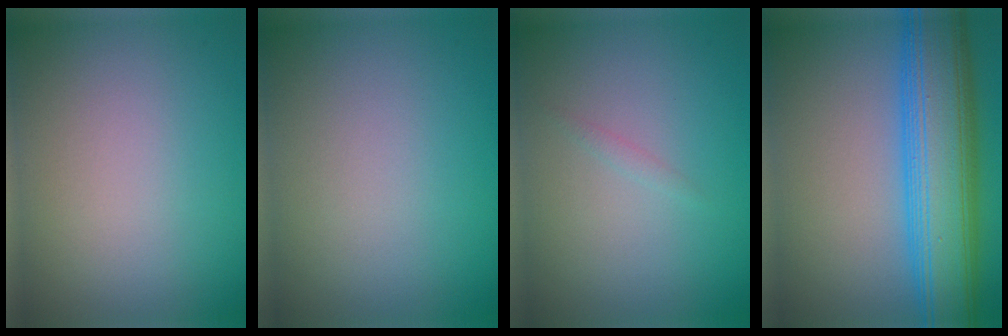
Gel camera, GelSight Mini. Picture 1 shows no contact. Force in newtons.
{"total": 0.0}
{"total": 0.5, "press": 0.5, "slide": 0.0}
{"total": 10.4, "press": 10.4, "slide": 0.4}